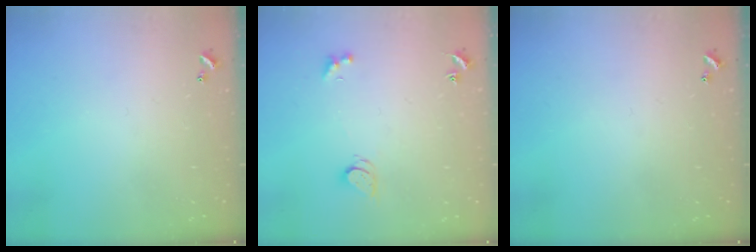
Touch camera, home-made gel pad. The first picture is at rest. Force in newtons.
{"total": 2.8, "press": 2.7, "slide": 0.5}
{"total": 0.0}